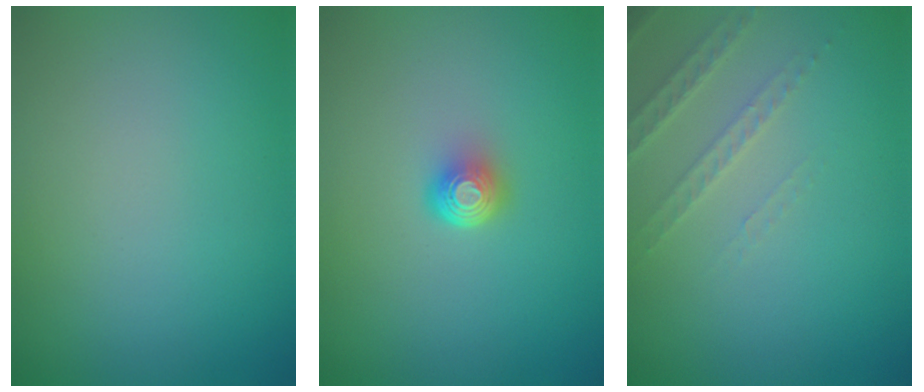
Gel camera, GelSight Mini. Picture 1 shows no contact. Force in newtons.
{"total": 2.1, "press": 1.4, "slide": 1.6}
{"total": 2.2, "press": 2.1, "slide": 0.7}